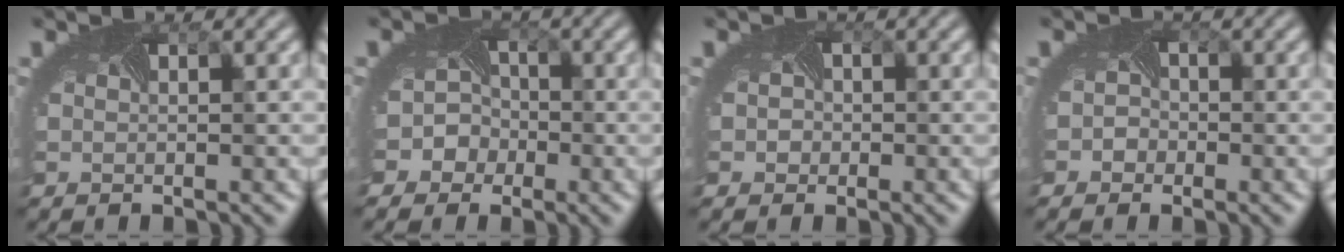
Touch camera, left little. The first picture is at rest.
{"total": 4.2, "force": [-1.8, 3.7, 0.9], "torque": [0.008, 0.005, -0.037]}
{"total": 2.2, "force": [0.1, 2.0, 0.8], "torque": [-0.001, 0.007, -0.012]}
{"total": 1.8, "force": [-0.8, 1.6, 0.3], "torque": [0.008, -0.003, -0.014]}